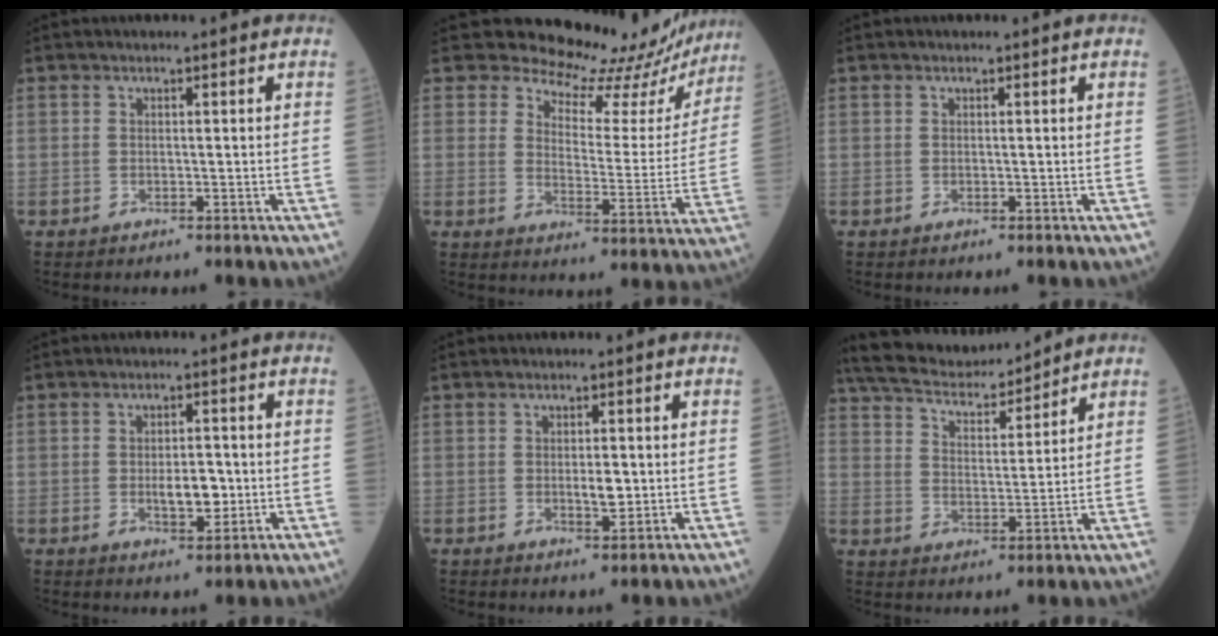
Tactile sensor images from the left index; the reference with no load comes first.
{"total": 16.5, "force": [15.9, 4.0, 1.8], "torque": [-0.009, -0.067, 0.174]}
{"total": 0.0}
{"total": 4.7, "force": [-0.6, 2.0, 4.2], "torque": [-0.070, -0.002, -0.006]}
{"total": 2.7, "force": [0.0, 1.0, 2.5], "torque": [-0.045, -0.002, 0.002]}
{"total": 14.4, "force": [13.3, 2.6, 4.9], "torque": [-0.092, 0.021, 0.229]}